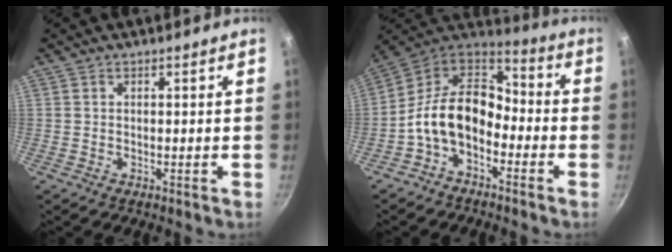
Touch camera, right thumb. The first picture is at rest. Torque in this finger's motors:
{"motor_torque": [2.09, 2.34, 1.31, -1.08, 0.45]}